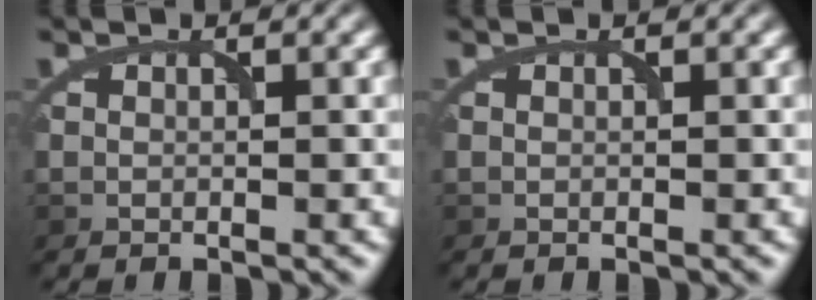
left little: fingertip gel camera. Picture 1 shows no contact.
{"total": 0.0}